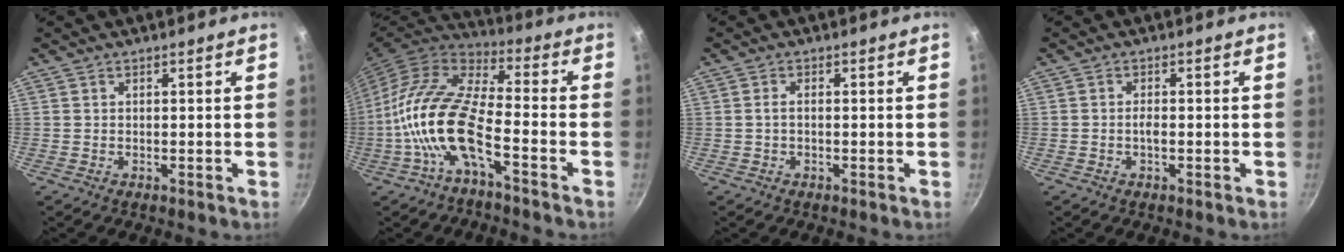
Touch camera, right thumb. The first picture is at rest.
{"total": 15.8, "force": [-5.4, 5.7, 13.7], "torque": [-0.269, 0.043, -0.120]}
{"total": 1.3, "force": [-0.2, 0.6, 1.1], "torque": [-0.030, 0.007, -0.006]}
{"total": 1.4, "force": [-0.4, 0.6, 1.2], "torque": [-0.022, 0.006, -0.009]}